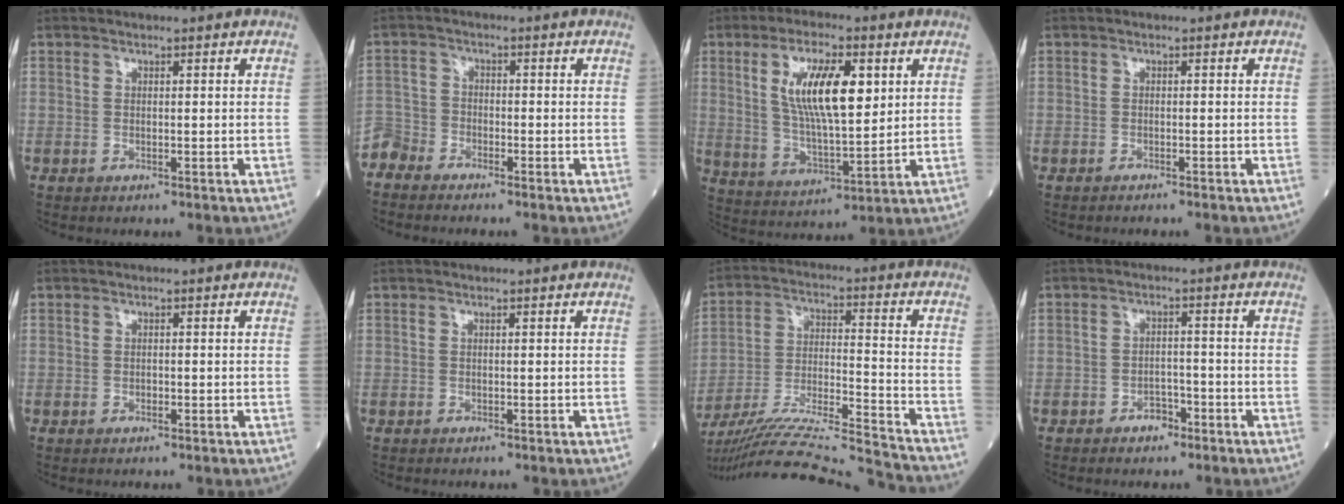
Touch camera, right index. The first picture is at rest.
{"total": 4.2, "force": [-4.0, 1.4, -0.3], "torque": [0.008, -0.006, -0.086]}
{"total": 12.5, "force": [3.9, 3.6, 11.3], "torque": [-0.221, 0.005, 0.075]}
{"total": 1.6, "force": [-1.4, -0.1, 0.6], "torque": [-0.012, -0.001, -0.017]}
{"total": 0.5, "force": [-0.3, 0.2, 0.3], "torque": [-0.009, 0.001, -0.002]}
{"total": 0.0}
{"total": 22.3, "force": [-20.8, -1.6, 7.8], "torque": [-0.150, -0.027, -0.333]}
{"total": 2.8, "force": [-1.9, 1.6, 1.3], "torque": [-0.019, 0.005, -0.029]}